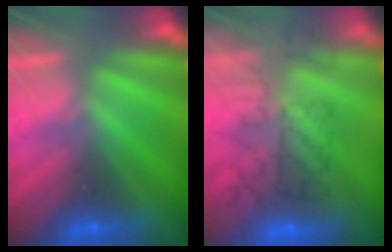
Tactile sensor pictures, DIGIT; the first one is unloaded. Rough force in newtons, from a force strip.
{"total": 9.6}